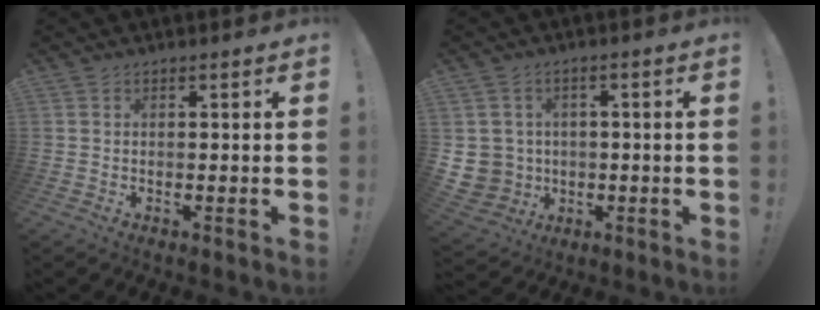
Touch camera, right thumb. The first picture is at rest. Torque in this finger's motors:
{"motor_torque": [2.43, 2.32, 0.77, 0.03, 0.16]}